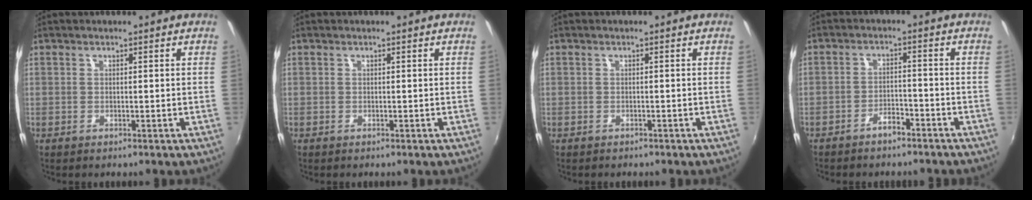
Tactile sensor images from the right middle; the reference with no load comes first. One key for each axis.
{"total": 0.0}
{"total": 1.0, "fx": -0.8, "fy": 0.5, "fz": 0.1, "tx": -0.009, "ty": -0.001, "tz": -0.011}
{"total": 3.5, "fx": -3.0, "fy": 1.2, "fz": 1.4, "tx": -0.040, "ty": 0.010, "tz": -0.044}